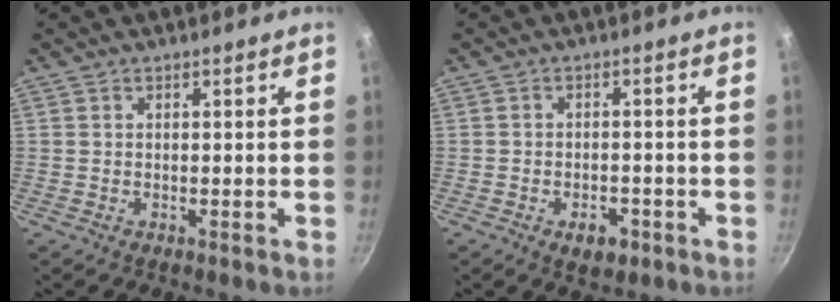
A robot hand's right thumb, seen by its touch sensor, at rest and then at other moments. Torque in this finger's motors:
{"motor_torque": [-0.37, 0.31, -0.18, 0.06, 0.02]}